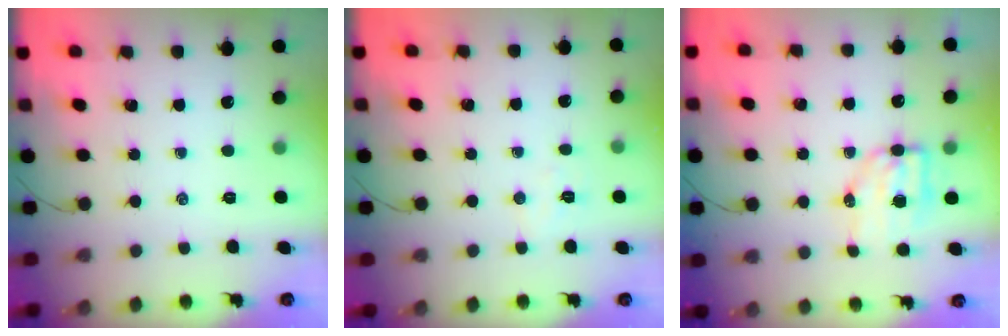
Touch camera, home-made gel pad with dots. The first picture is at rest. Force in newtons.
{"total": 4.4, "press": 4.3, "slide": 0.8}
{"total": 6.9, "press": 6.8, "slide": 1.2}